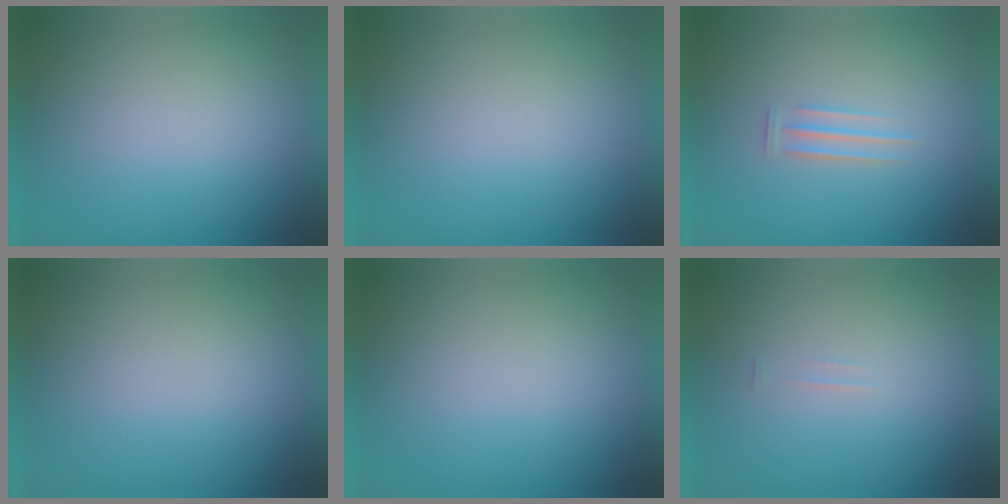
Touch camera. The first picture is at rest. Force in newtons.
{"total": 0.0}
{"total": 1.9}
{"total": 0.0}
{"total": 1.1}
{"total": 1.8}